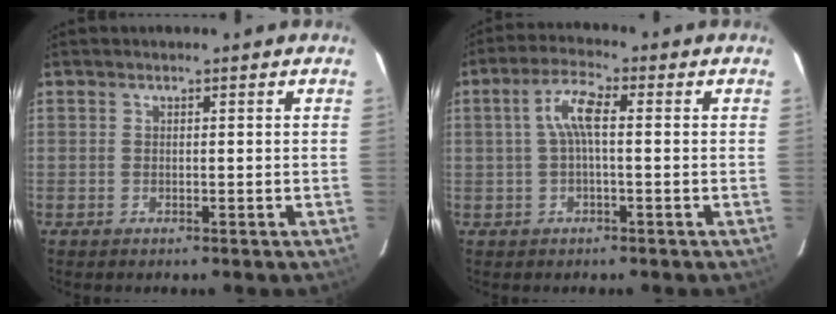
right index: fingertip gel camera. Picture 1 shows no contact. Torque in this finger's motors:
{"motor_torque": [0.48, -0.29, 0.27, 0.12]}